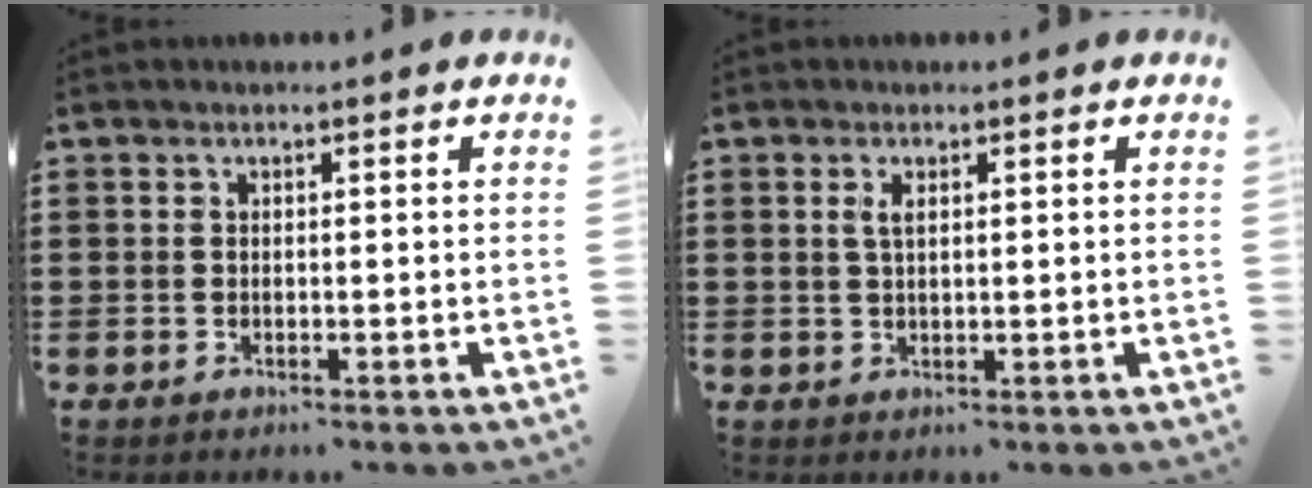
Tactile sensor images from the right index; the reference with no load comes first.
{"total": 1.9, "force": [0.6, 0.7, 1.7], "torque": [-0.035, 0.005, 0.009]}